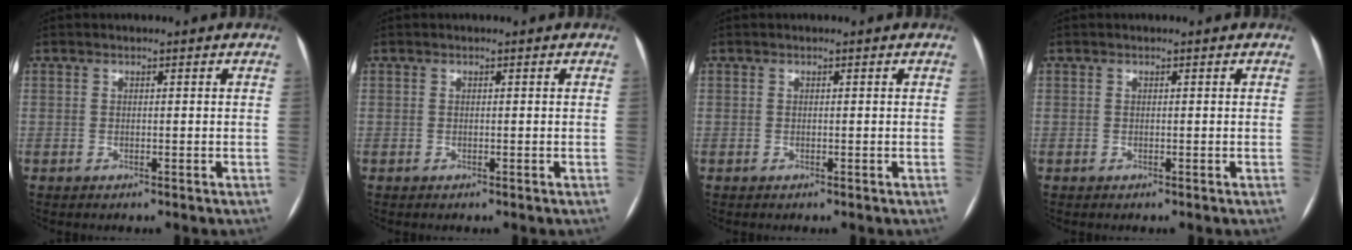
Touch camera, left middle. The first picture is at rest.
{"total": 0.0}
{"total": 0.0}
{"total": 0.0}